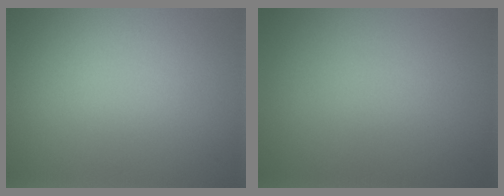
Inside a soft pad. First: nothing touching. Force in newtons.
{"total": 0.0}